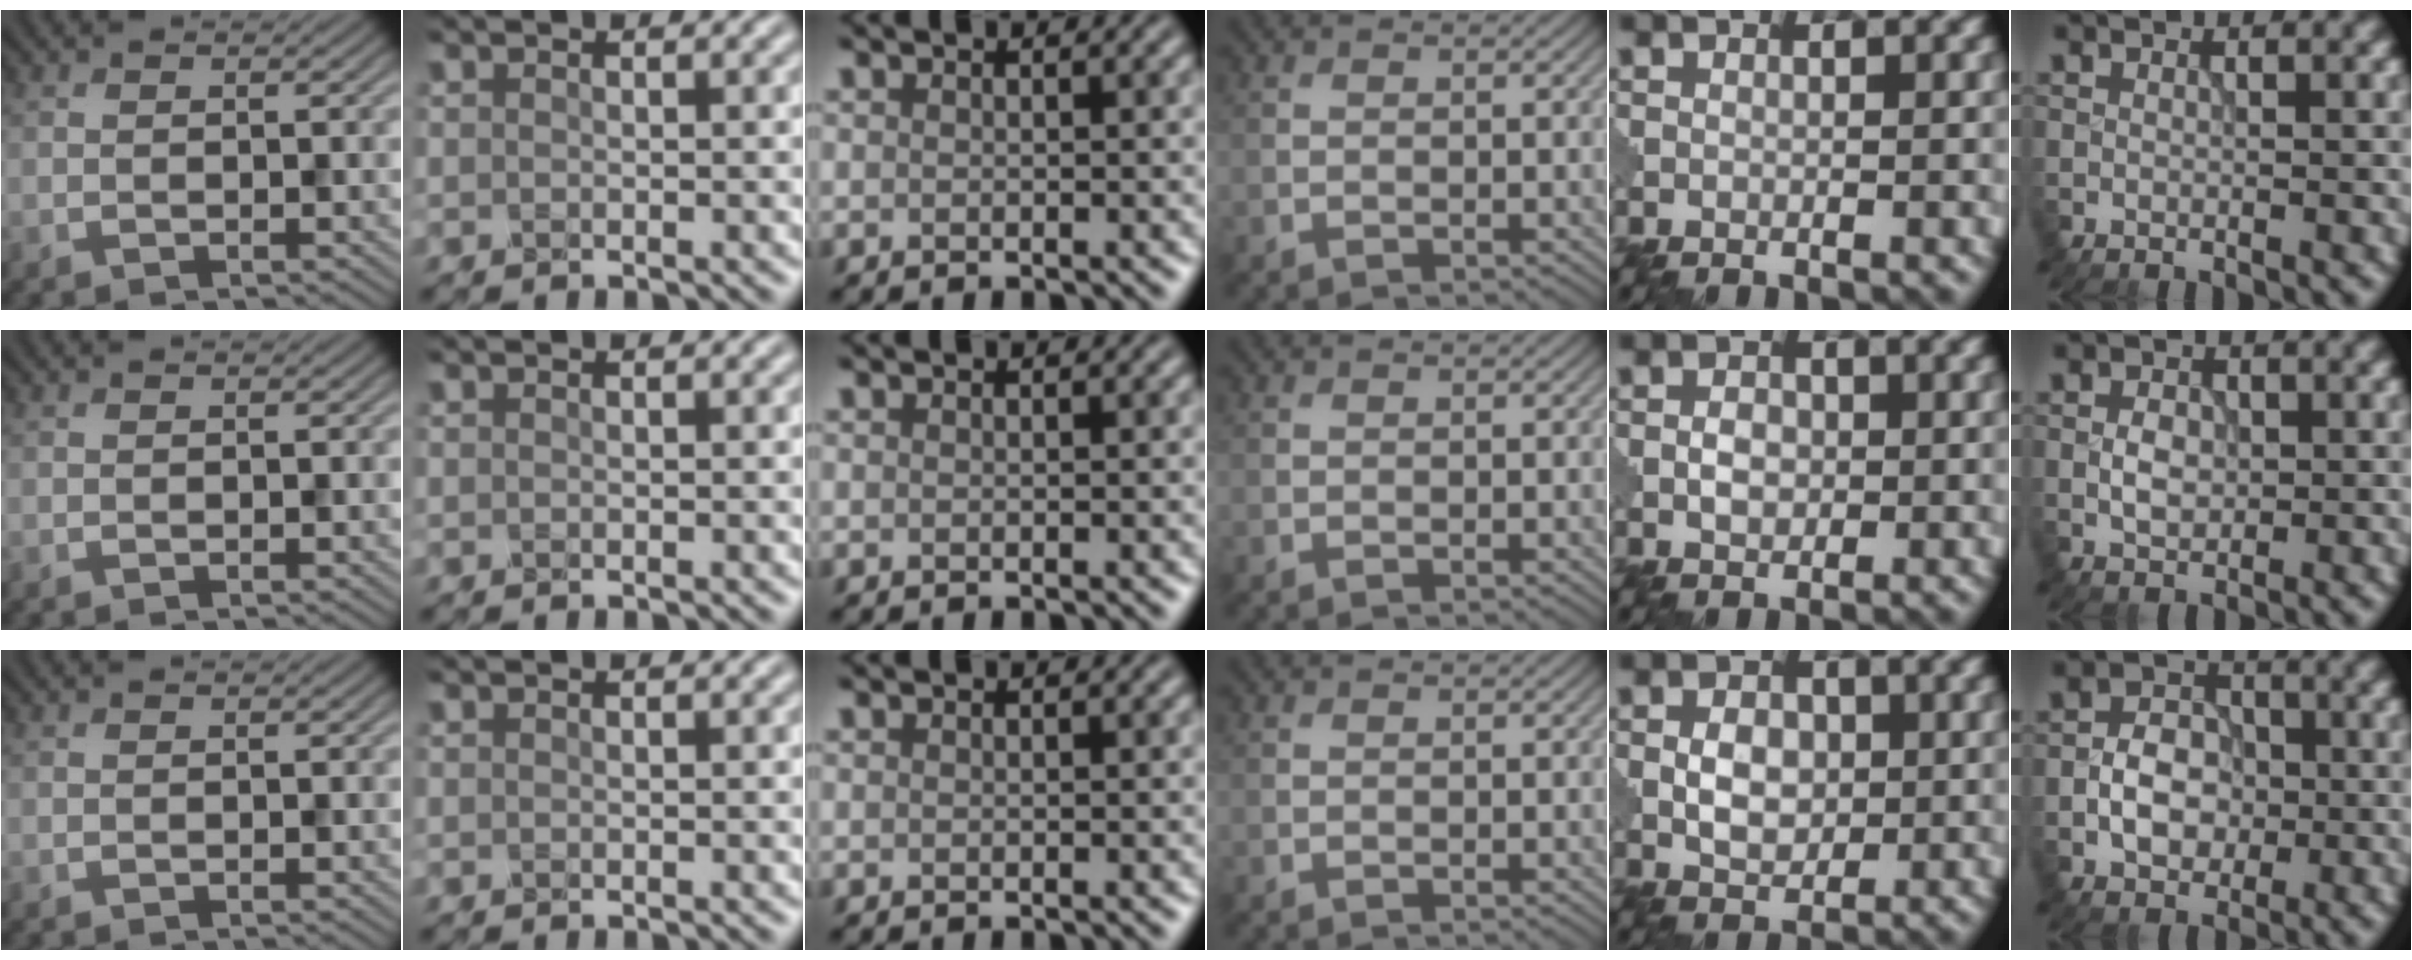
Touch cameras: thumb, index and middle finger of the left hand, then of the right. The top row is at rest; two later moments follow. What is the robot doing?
{"motion": "close", "object": "eyeshadow palette"}